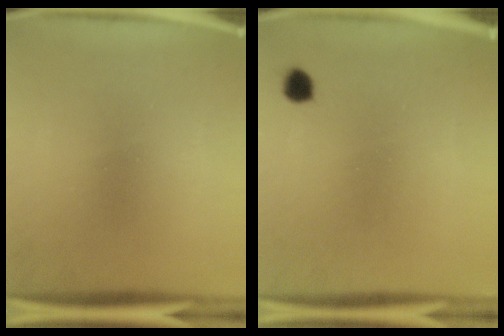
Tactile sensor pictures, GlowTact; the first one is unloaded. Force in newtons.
{"total": 1.9}